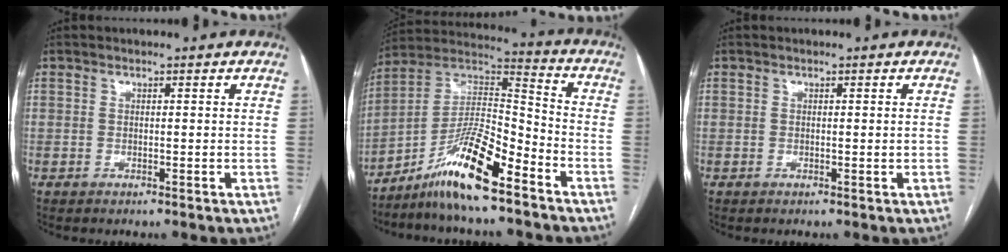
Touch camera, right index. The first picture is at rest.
{"total": 13.3, "force": [-9.0, 1.6, 9.7], "torque": [-0.185, 0.015, -0.163]}
{"total": 0.6, "force": [0.0, 0.1, 0.6], "torque": [-0.011, 0.001, 0.003]}